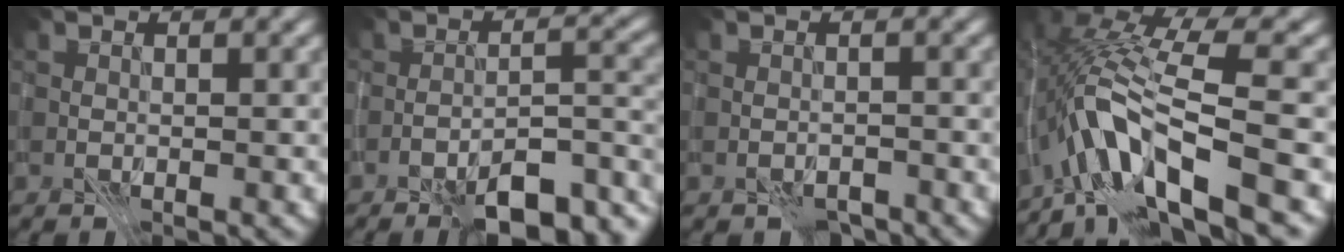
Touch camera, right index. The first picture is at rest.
{"total": 8.8, "force": [-6.4, 2.6, 5.5], "torque": [-0.070, 0.013, -0.096]}
{"total": 1.8, "force": [-1.5, 0.9, 0.5], "torque": [-0.005, 0.002, -0.024]}
{"total": 11.4, "force": [-3.9, 3.9, 9.9], "torque": [-0.198, 0.018, -0.066]}